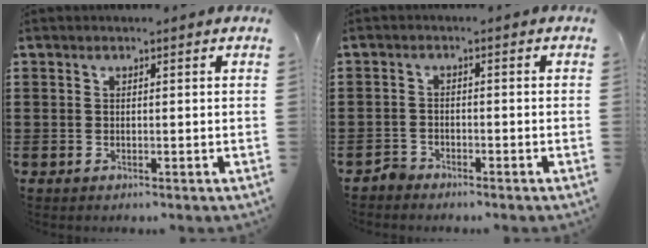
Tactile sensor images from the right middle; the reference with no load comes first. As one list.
[{"total": 1.7, "force": [-1.7, 0.5, 0.0], "torque": [-0.011, 0.002, -0.038]}]